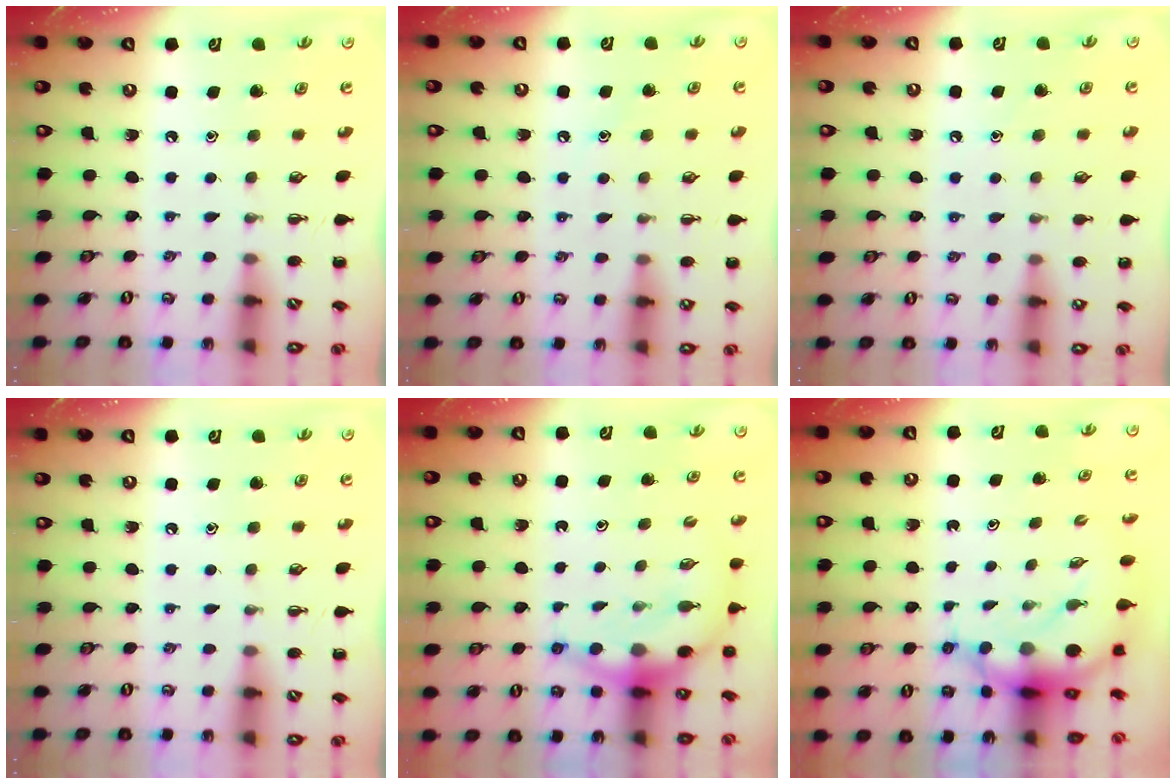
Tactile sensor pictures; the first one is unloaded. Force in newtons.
{"total": 6.7, "press": 6.5, "slide": 1.5}
{"total": 5.4, "press": 5.2, "slide": 1.7}
{"total": 0.0}
{"total": 7.4, "press": 7.3, "slide": 1.4}
{"total": 7.4, "press": 7.2, "slide": 1.7}